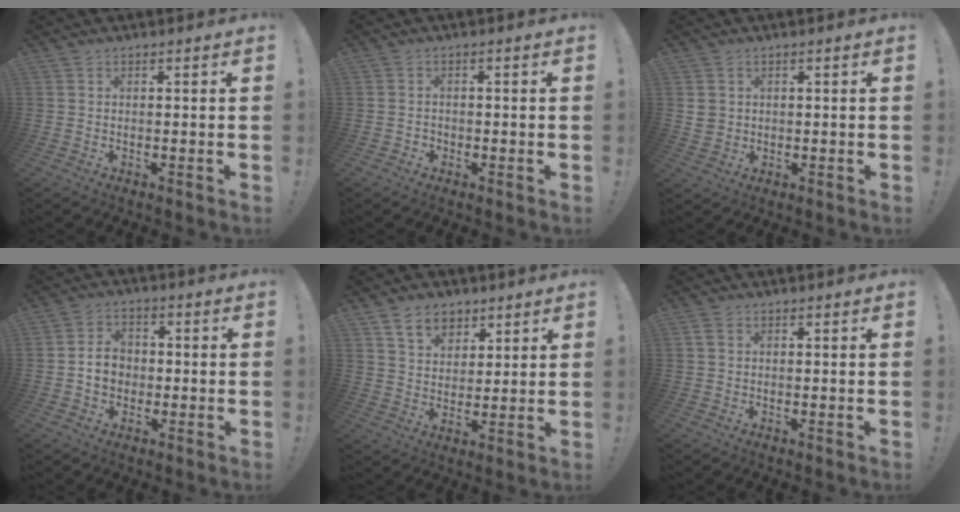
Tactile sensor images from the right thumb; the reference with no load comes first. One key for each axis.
{"total": 1.5, "fx": -0.8, "fy": 1.2, "fz": 0.5, "tx": -0.006, "ty": 0.002, "tz": -0.015}
{"total": 3.5, "fx": 1.1, "fy": 3.1, "fz": 1.2, "tx": -0.016, "ty": 0.000, "tz": 0.023}
{"total": 7.7, "fx": -0.8, "fy": 6.5, "fz": 4.1, "tx": -0.061, "ty": 0.016, "tz": -0.012}
{"total": 9.5, "fx": 5.9, "fy": 6.5, "fz": 3.5, "tx": -0.052, "ty": -0.031, "tz": 0.115}
{"total": 1.7, "fx": 0.6, "fy": 1.2, "fz": 1.0, "tx": -0.012, "ty": 0.002, "tz": 0.010}